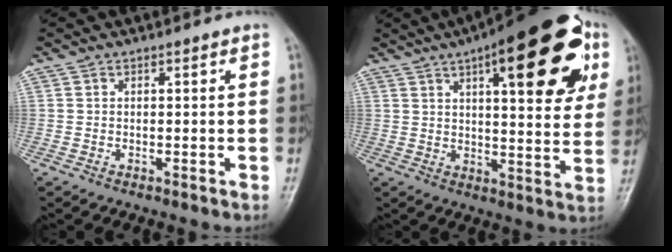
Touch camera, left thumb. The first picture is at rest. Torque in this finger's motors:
{"motor_torque": [1.57, 1.39, 2.13, -0.64, 0.39]}